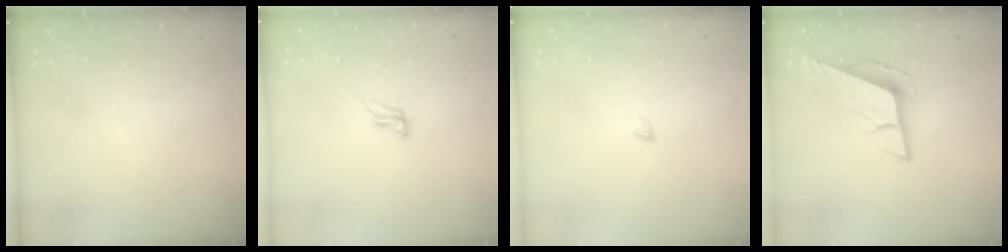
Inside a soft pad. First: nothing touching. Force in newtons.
{"total": 6.5, "press": 6.5, "slide": 0.7}
{"total": 4.1, "press": 4.1, "slide": 0.4}
{"total": 10.7, "press": 10.2, "slide": 3.3}